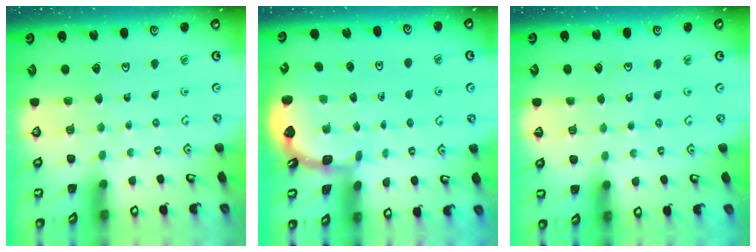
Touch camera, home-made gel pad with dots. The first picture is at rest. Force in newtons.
{"total": 0.9, "press": 0.9, "slide": 0.2}
{"total": 3.1, "press": 3.1, "slide": 0.2}